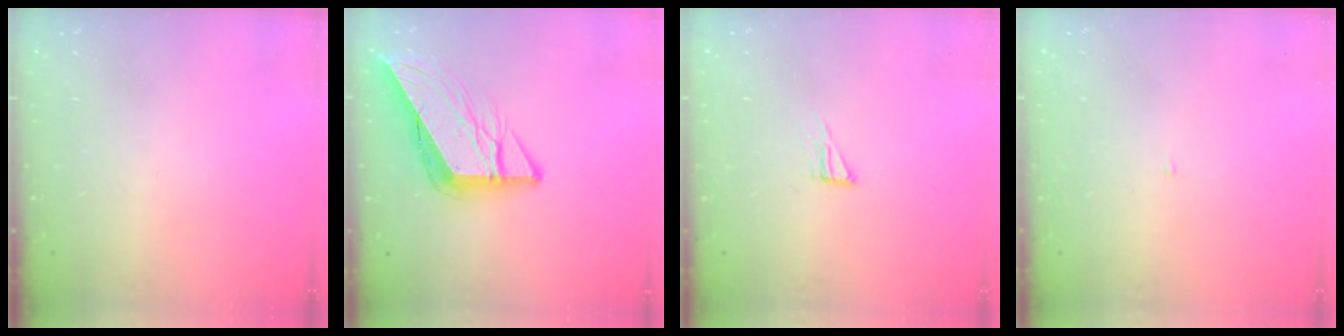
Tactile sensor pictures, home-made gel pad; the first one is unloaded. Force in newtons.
{"total": 11.6, "press": 11.5, "slide": 1.4}
{"total": 4.3, "press": 4.3, "slide": 0.3}
{"total": 2.1, "press": 2.1, "slide": 0.2}